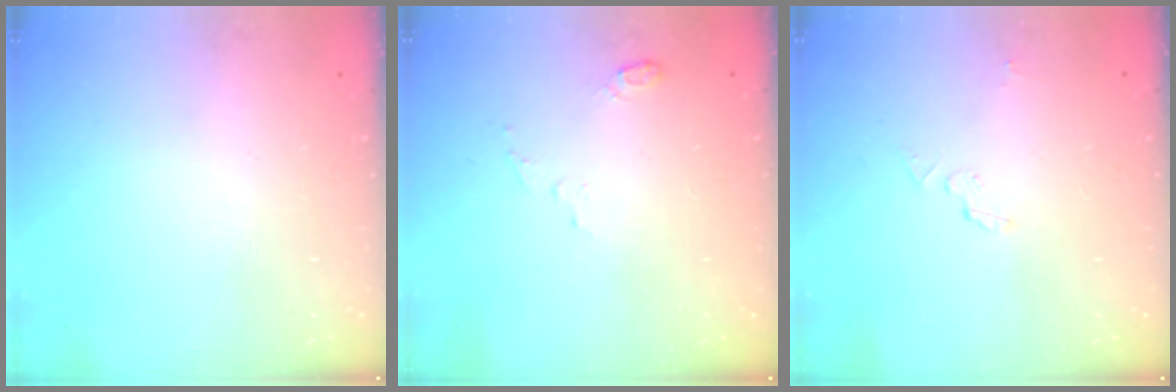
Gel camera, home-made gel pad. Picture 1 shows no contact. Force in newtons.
{"total": 4.7, "press": 4.7, "slide": 0.5}
{"total": 3.2, "press": 3.2, "slide": 0.2}